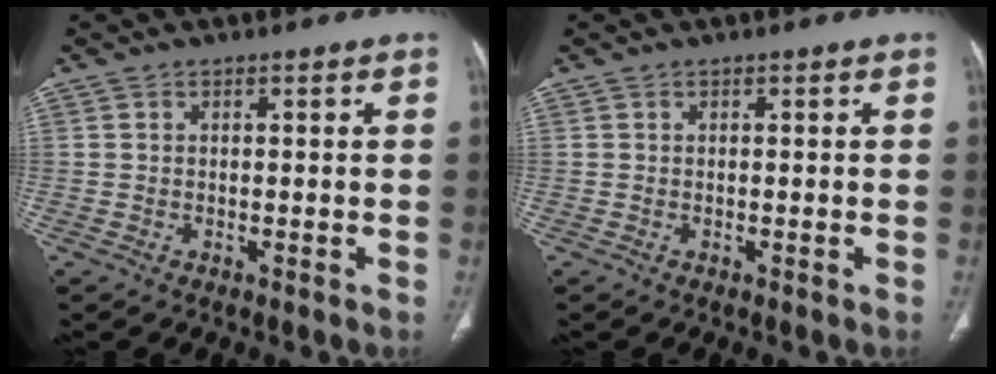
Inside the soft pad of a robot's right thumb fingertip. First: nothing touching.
{"total": 0.0}